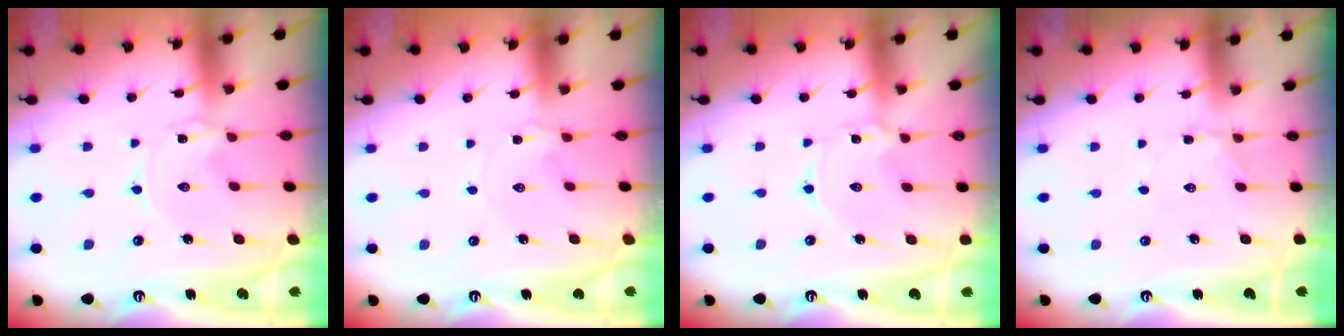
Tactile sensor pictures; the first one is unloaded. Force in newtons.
{"total": 0.9, "press": 0.8, "slide": 0.2}
{"total": 1.5, "press": 1.5, "slide": 0.2}
{"total": 2.2, "press": 2.2, "slide": 0.6}